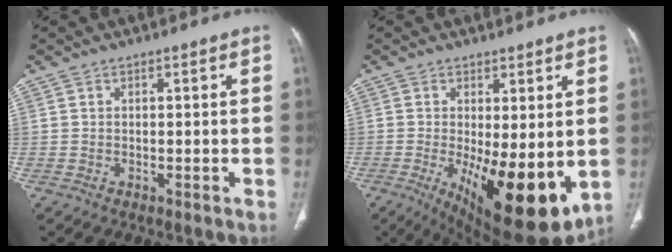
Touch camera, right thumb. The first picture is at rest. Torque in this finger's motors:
{"motor_torque": [2.43, 2.58, 0.66, -0.43, 0.47]}